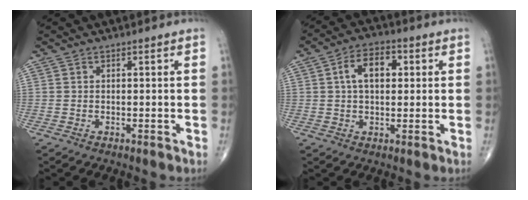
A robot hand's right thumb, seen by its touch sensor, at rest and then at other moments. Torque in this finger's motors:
{"motor_torque": [0.80, 1.31, 0.26, -0.27, 0.15]}